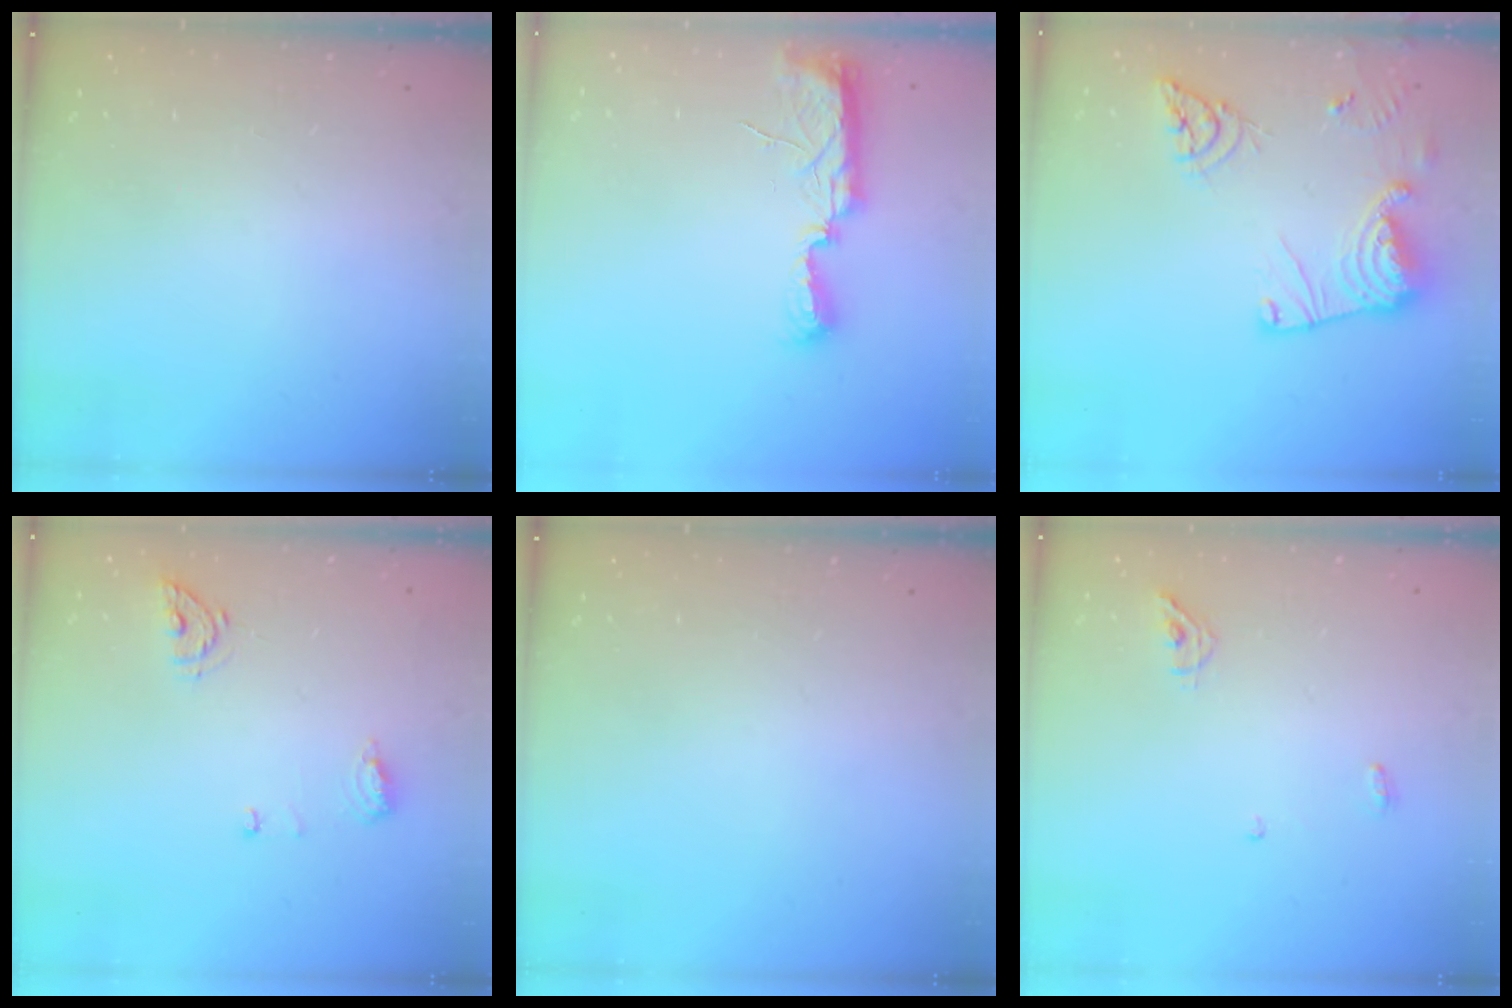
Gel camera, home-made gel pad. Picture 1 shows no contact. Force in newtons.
{"total": 10.5, "press": 9.0, "slide": 5.3}
{"total": 17.7, "press": 17.6, "slide": 1.8}
{"total": 6.9, "press": 6.7, "slide": 1.7}
{"total": 0.0}
{"total": 5.1, "press": 5.0, "slide": 0.8}